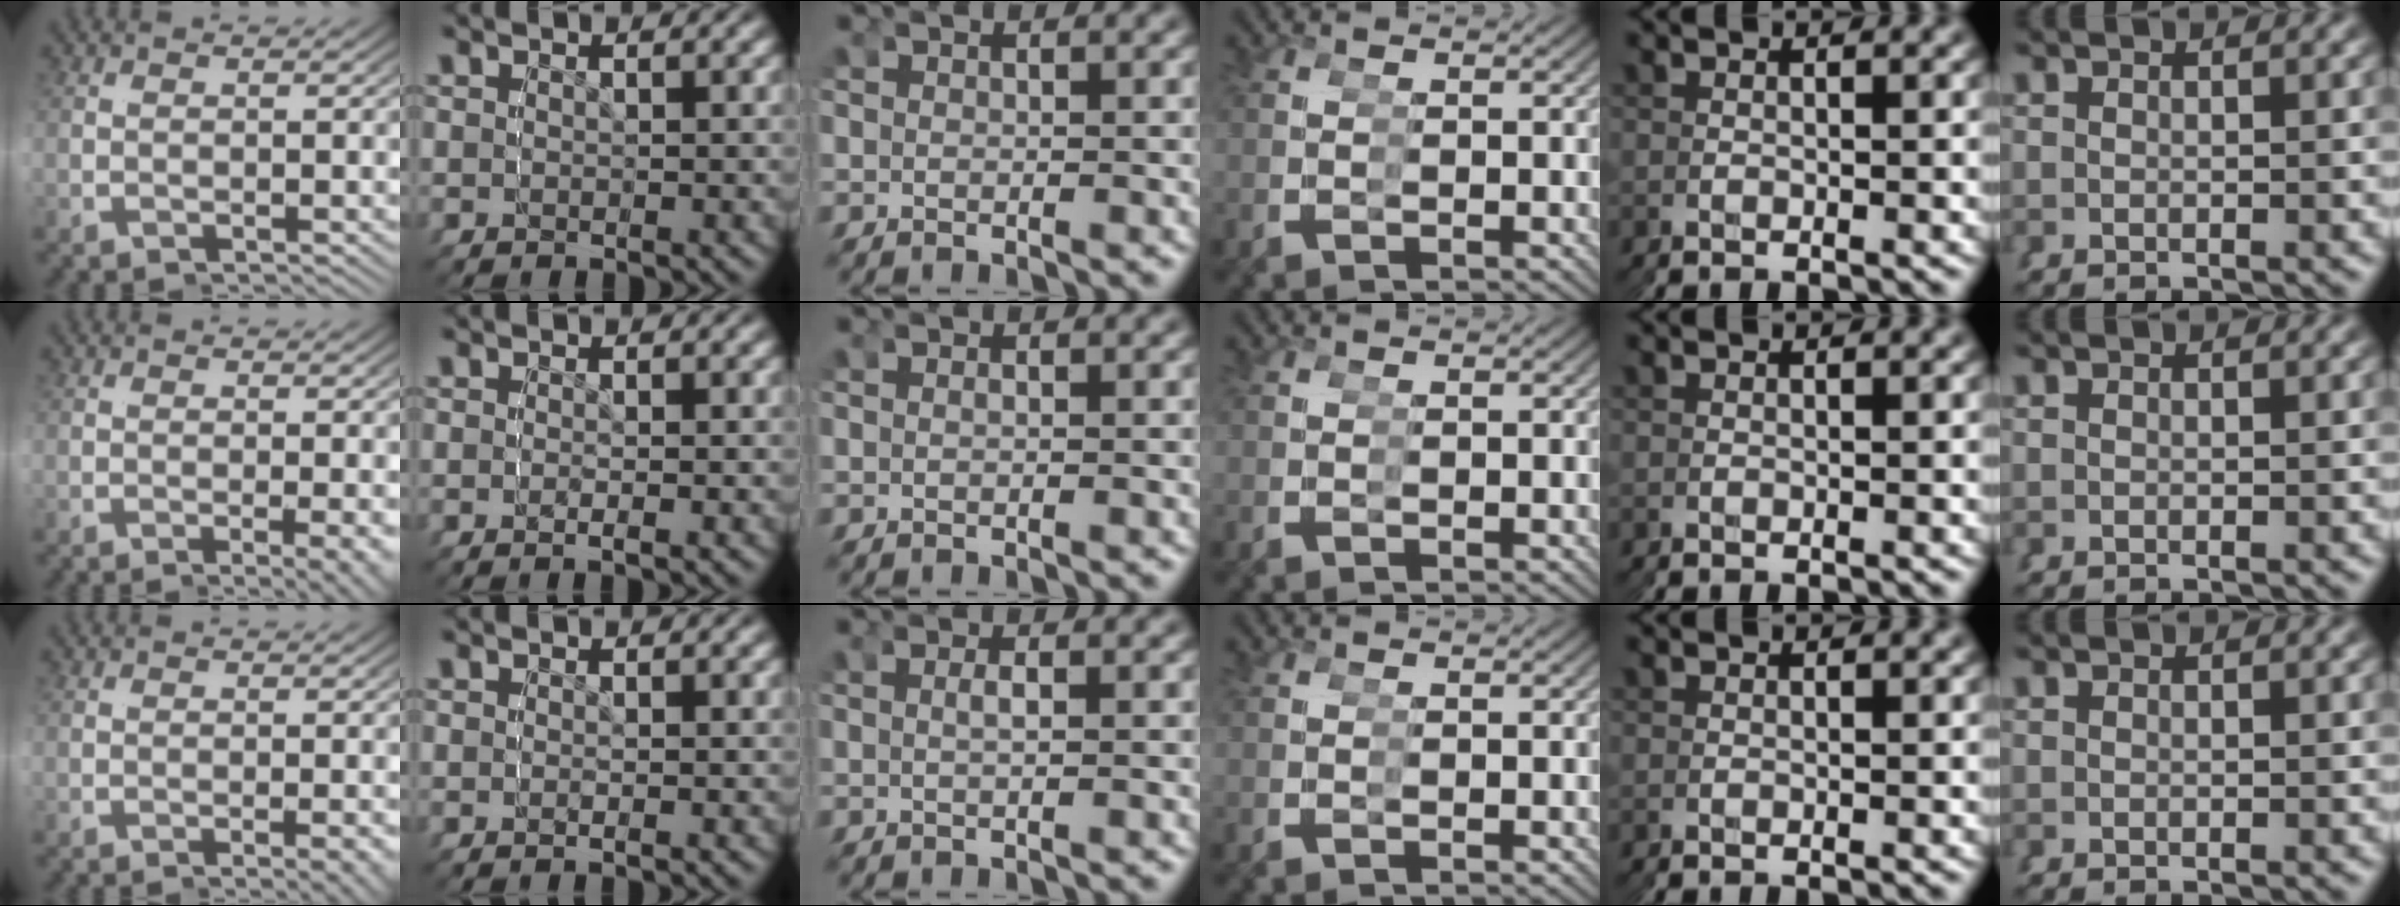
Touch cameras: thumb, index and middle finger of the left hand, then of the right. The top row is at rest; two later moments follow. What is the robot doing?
{"motion": "grasp_and_lifting", "object": "condiment"}